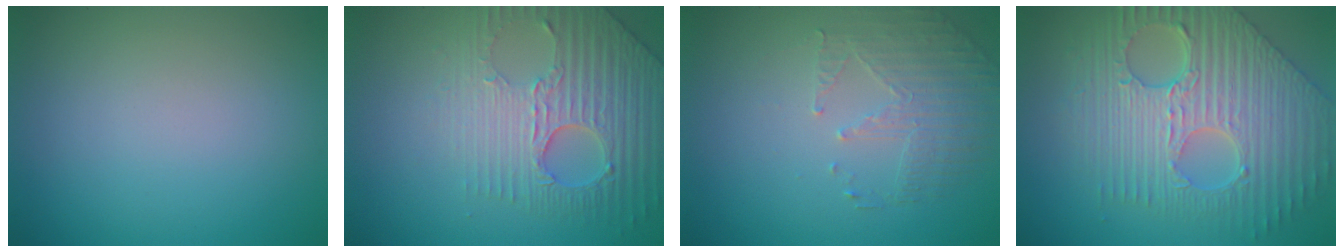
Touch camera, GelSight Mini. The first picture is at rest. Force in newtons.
{"total": 4.8, "press": 4.5, "slide": 1.7}
{"total": 1.9, "press": 1.5, "slide": 1.2}
{"total": 9.8, "press": 6.8, "slide": 7.1}